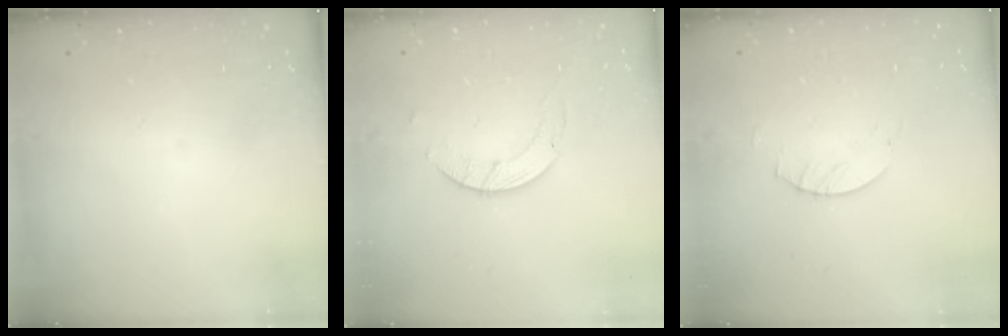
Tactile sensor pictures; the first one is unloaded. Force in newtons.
{"total": 2.8, "press": 2.8, "slide": 0.3}
{"total": 2.0, "press": 2.0, "slide": 0.2}